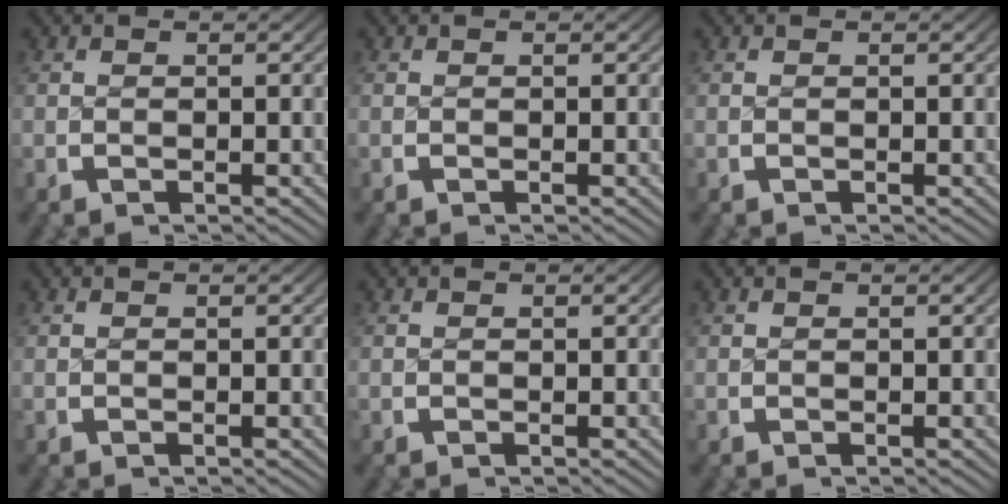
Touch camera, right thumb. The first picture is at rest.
{"total": 0.0}
{"total": 0.0}
{"total": 0.0}
{"total": 0.0}
{"total": 0.0}